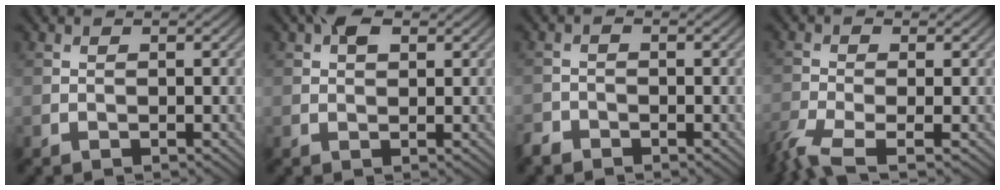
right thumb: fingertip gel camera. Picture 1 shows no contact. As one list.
[{"total": 2.8, "force": [1.4, 1.6, 1.8], "torque": [-0.033, 0.006, 0.021]}, {"total": 1.7, "force": [-1.6, 0.8, 0.2], "torque": [-0.005, 0.000, -0.036]}, {"total": 5.4, "force": [-3.6, 1.4, 3.7], "torque": [-0.090, -0.012, -0.080]}]